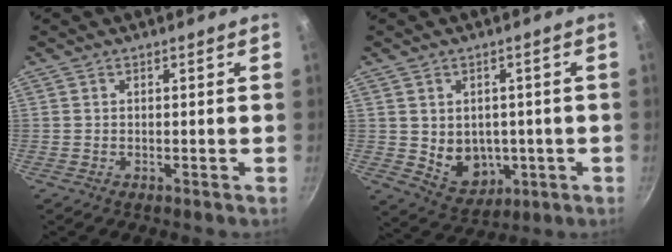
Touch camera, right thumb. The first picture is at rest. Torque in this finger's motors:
{"motor_torque": [-0.39, 0.52, -0.43, 0.08, 0.02]}